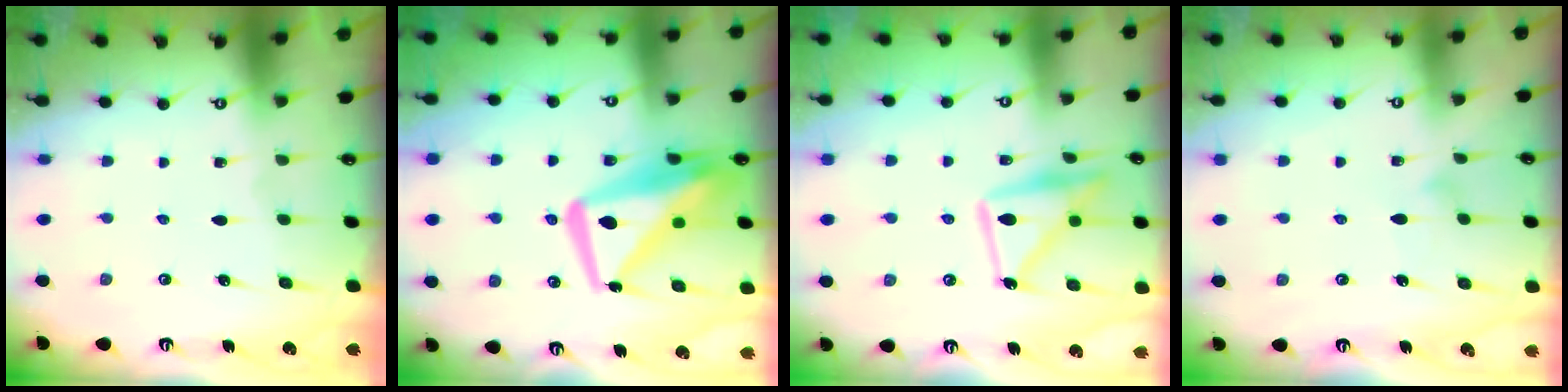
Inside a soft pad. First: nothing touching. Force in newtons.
{"total": 15.5, "press": 15.4, "slide": 1.7}
{"total": 14.1, "press": 14.1, "slide": 0.9}
{"total": 5.9, "press": 5.9, "slide": 0.3}